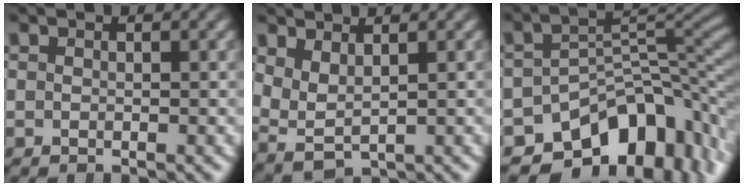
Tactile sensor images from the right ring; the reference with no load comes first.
{"total": 5.3, "force": [0.5, 4.5, 2.7], "torque": [-0.087, -0.023, 0.019]}
{"total": 13.5, "force": [-7.0, 7.8, 8.5], "torque": [-0.104, -0.021, -0.098]}